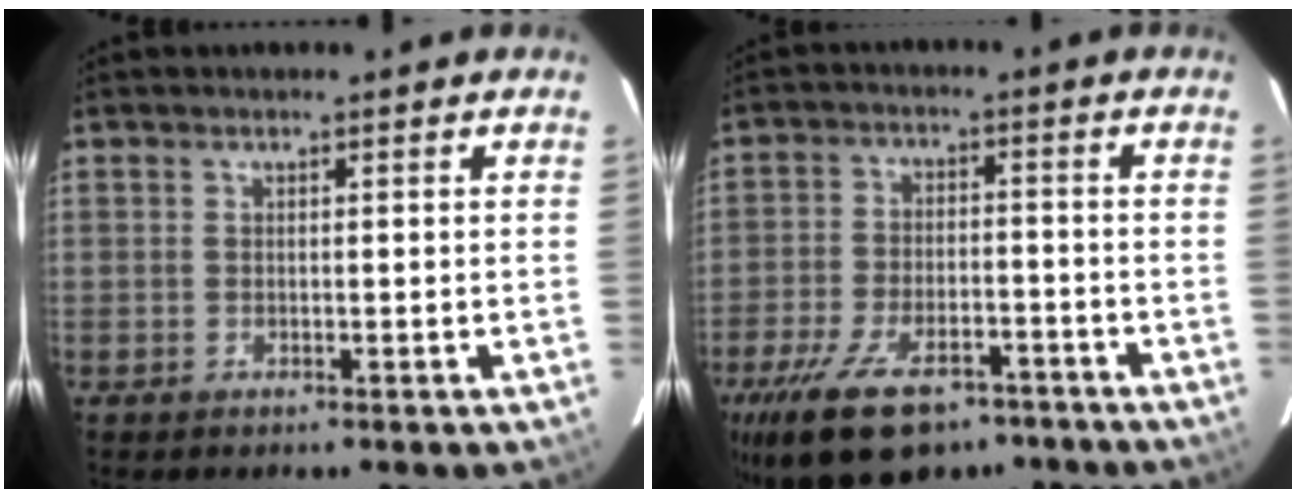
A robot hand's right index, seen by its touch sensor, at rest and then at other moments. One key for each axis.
{"total": 18.0, "fx": -12.0, "fy": 8.7, "fz": 10.1, "tx": -0.224, "ty": -0.023, "tz": -0.191}